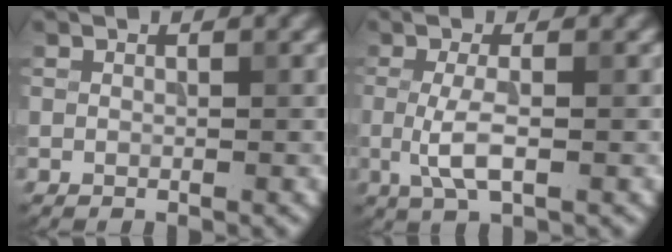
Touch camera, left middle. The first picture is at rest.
{"total": 3.3, "force": [-0.4, 0.9, 3.2], "torque": [-0.070, -0.006, -0.009]}